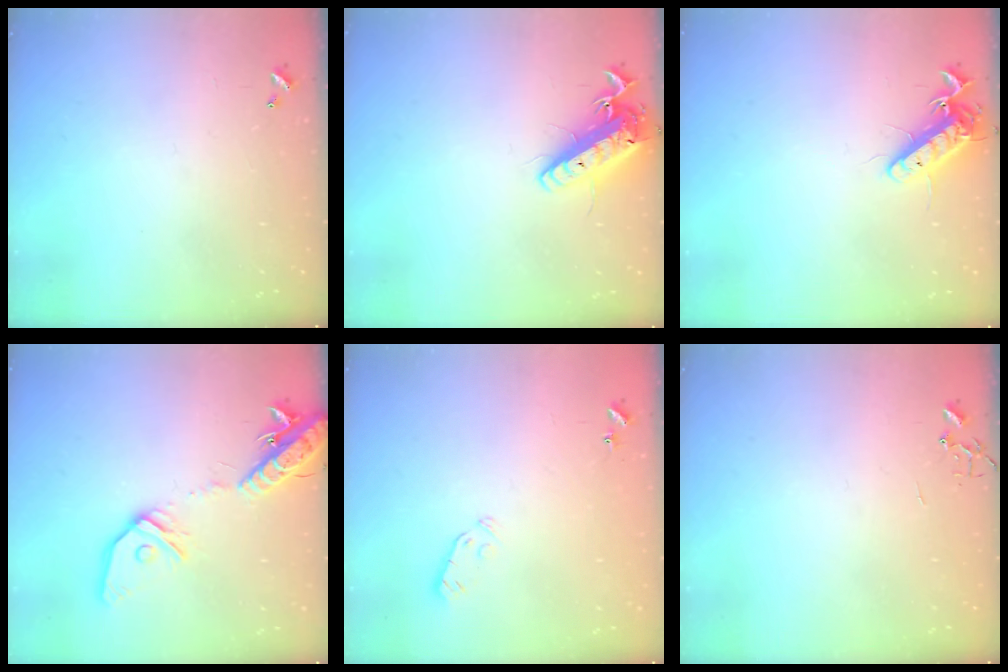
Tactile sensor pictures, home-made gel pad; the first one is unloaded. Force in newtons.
{"total": 14.3, "press": 14.0, "slide": 3.0}
{"total": 12.9, "press": 12.6, "slide": 2.5}
{"total": 18.0, "press": 17.6, "slide": 3.9}
{"total": 3.0, "press": 2.9, "slide": 0.7}
{"total": 0.0}